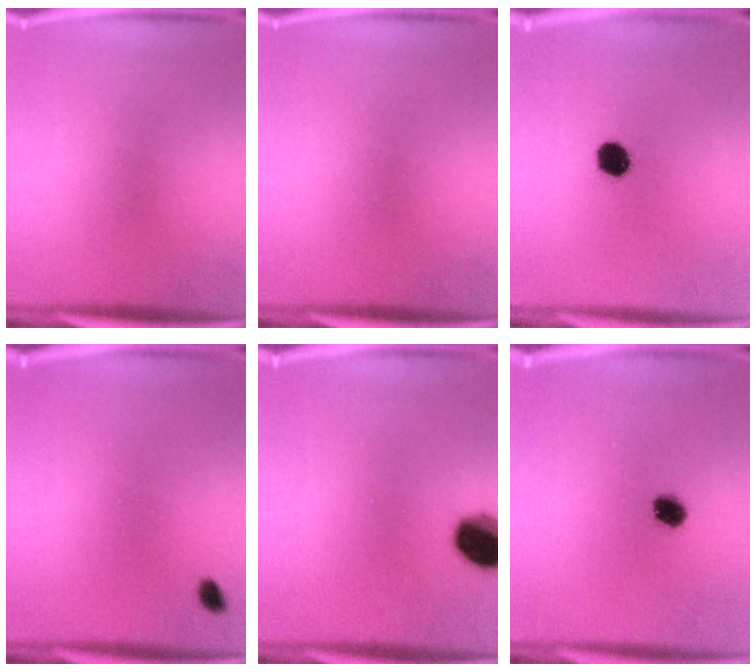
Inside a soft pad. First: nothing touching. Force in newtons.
{"total": 0.0}
{"total": 5.9}
{"total": 1.3}
{"total": 11.6}
{"total": 4.5}